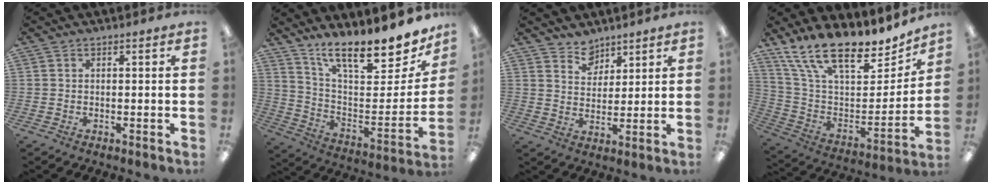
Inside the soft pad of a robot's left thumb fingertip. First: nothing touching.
{"total": 17.7, "force": [13.7, 5.3, 9.8], "torque": [-0.137, -0.110, 0.231]}
{"total": 6.4, "force": [5.3, 3.5, 0.3], "torque": [0.003, -0.039, 0.098]}
{"total": 19.1, "force": [15.1, 6.6, 9.6], "torque": [-0.178, -0.115, 0.272]}